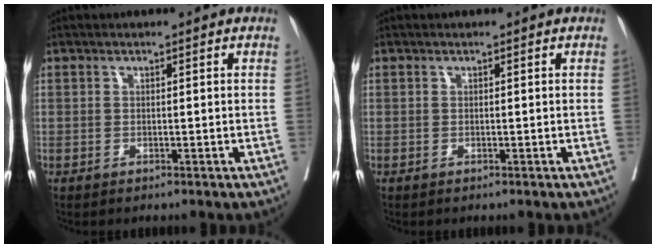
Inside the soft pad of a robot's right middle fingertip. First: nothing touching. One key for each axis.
{"total": 0.0}